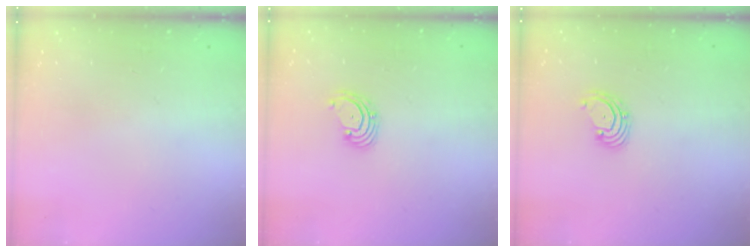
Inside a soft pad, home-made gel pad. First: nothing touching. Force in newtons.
{"total": 2.7, "press": 2.7, "slide": 0.6}
{"total": 2.7, "press": 2.7, "slide": 0.6}